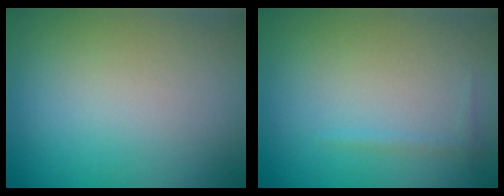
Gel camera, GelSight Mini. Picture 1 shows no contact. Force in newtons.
{"total": 0.6, "press": 0.6, "slide": 0.1}